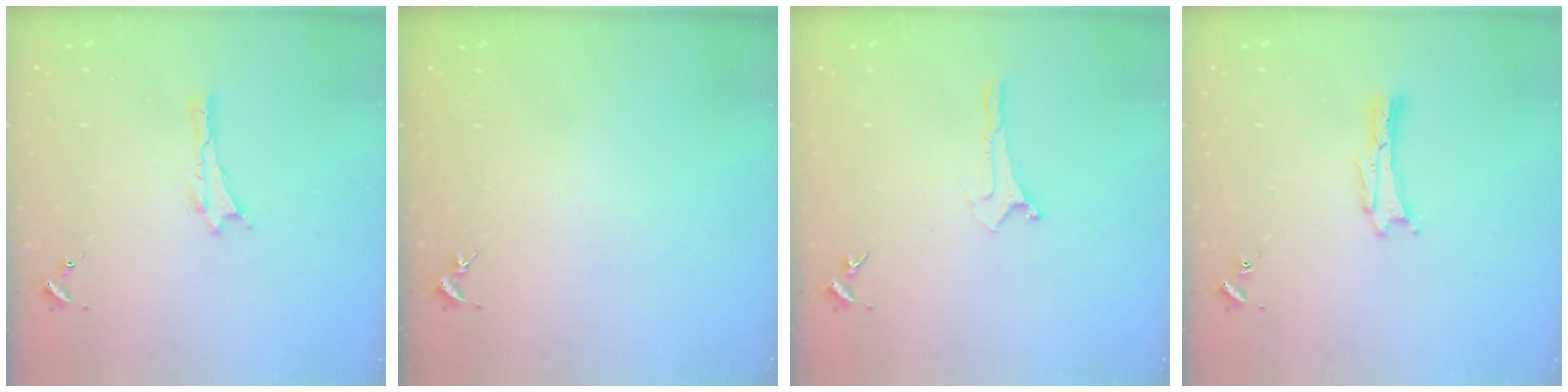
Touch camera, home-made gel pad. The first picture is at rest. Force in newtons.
{"total": 0.0}
{"total": 0.0}
{"total": 0.0}